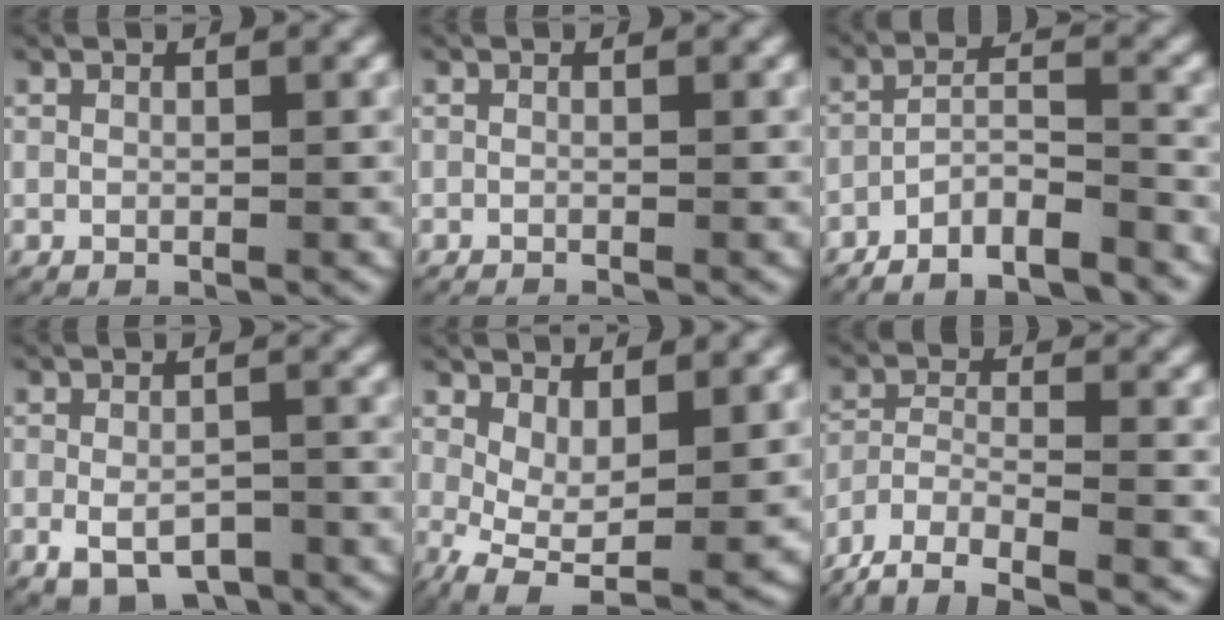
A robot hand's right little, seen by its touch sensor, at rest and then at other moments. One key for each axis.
{"total": 0.8, "fx": -0.8, "fy": 0.1, "fz": 0.1, "tx": -0.002, "ty": -0.005, "tz": -0.013}
{"total": 10.2, "fx": -8.9, "fy": 4.1, "fz": 2.7, "tx": -0.046, "ty": -0.020, "tz": -0.146}
{"total": 5.2, "fx": -4.0, "fy": 2.5, "fz": 2.2, "tx": -0.030, "ty": -0.014, "tz": -0.064}
{"total": 6.6, "fx": -2.0, "fy": 3.8, "fz": 5.1, "tx": -0.100, "ty": -0.046, "tz": -0.013}
{"total": 7.9, "fx": -5.7, "fy": 4.4, "fz": 3.4, "tx": -0.074, "ty": -0.025, "tz": -0.089}